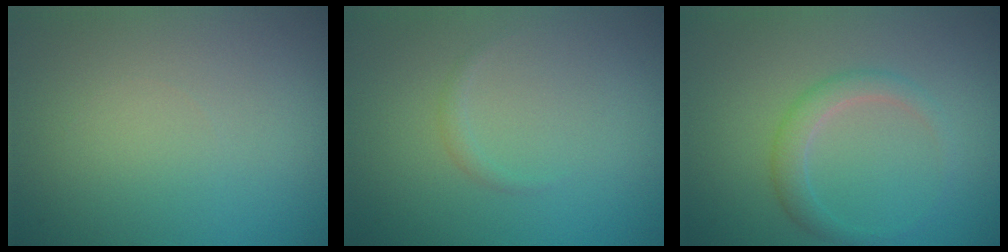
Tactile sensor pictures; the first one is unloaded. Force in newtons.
{"total": 0.6, "press": 0.6, "slide": 0.0}
{"total": 2.1, "press": 2.1, "slide": 0.1}